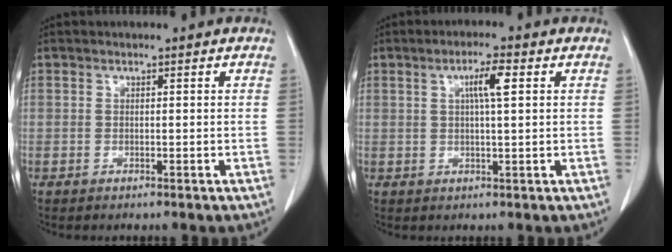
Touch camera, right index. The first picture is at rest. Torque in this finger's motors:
{"motor_torque": [0.36, 0.01, 0.27, 0.06]}